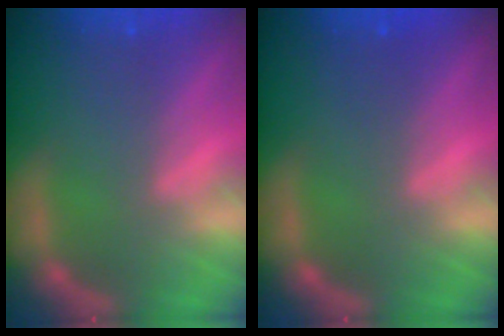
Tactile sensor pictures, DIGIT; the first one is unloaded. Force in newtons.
{"total": 0.9}